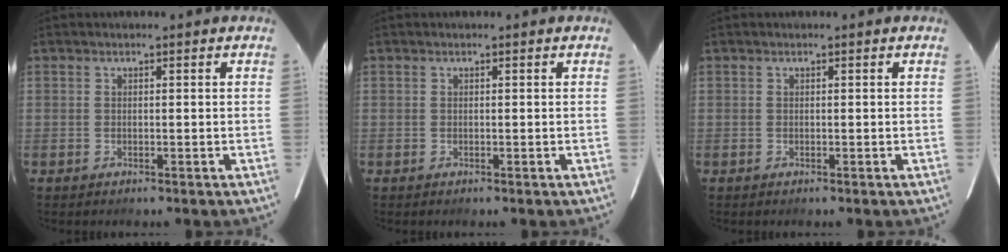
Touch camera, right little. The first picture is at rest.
{"total": 0.0}
{"total": 0.0}